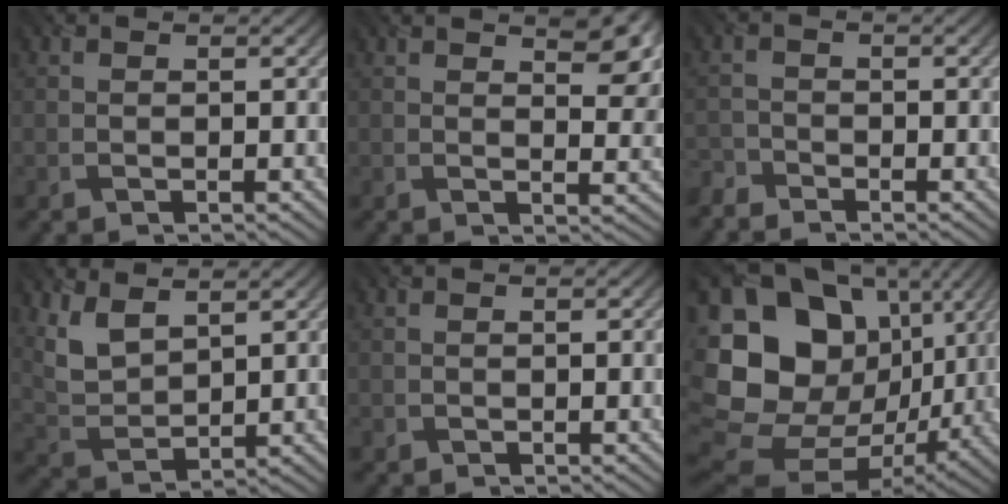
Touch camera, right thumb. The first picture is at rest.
{"total": 5.9, "force": [3.2, 2.4, 4.3], "torque": [-0.062, 0.001, 0.052]}
{"total": 2.4, "force": [-2.3, 0.6, 0.2], "torque": [-0.007, -0.002, -0.057]}
{"total": 5.4, "force": [3.2, 2.6, 3.3], "torque": [-0.090, -0.008, 0.072]}
{"total": 0.5, "force": [-0.4, 0.3, 0.0], "torque": [-0.001, -0.001, -0.009]}
{"total": 23.1, "force": [3.7, 19.2, 12.3], "torque": [-0.302, -0.007, 0.089]}